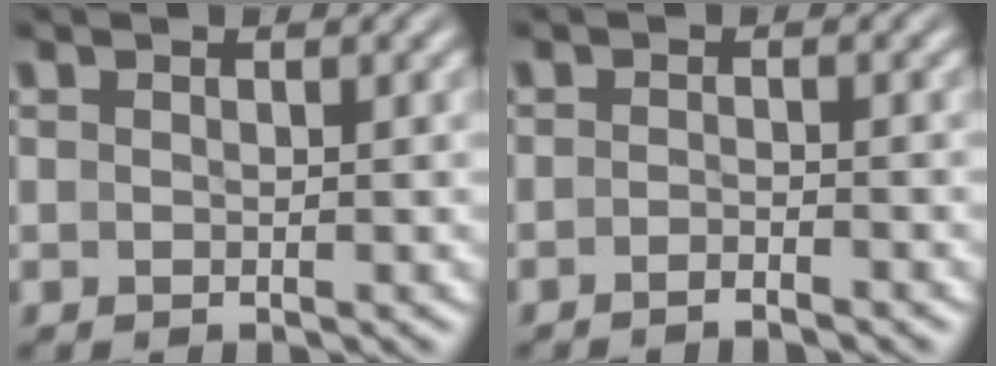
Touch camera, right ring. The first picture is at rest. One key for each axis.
{"total": 1.9, "fx": -1.8, "fy": -0.2, "fz": 0.3, "tx": -0.008, "ty": -0.003, "tz": -0.033}